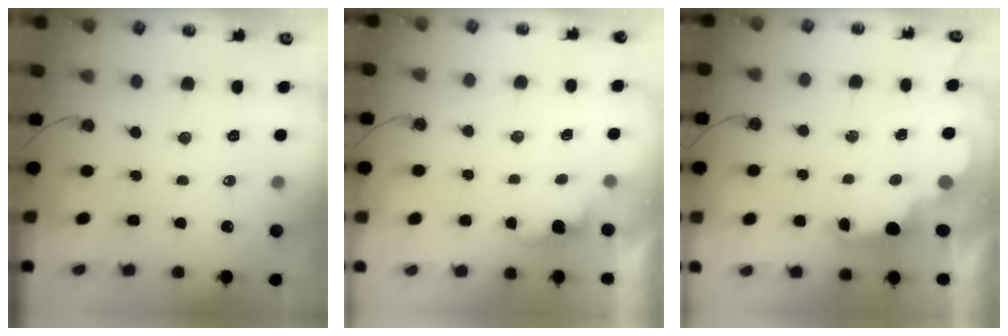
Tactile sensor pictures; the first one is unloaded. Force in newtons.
{"total": 1.2, "press": 0.9, "slide": 0.7}
{"total": 2.7, "press": 2.7, "slide": 0.6}